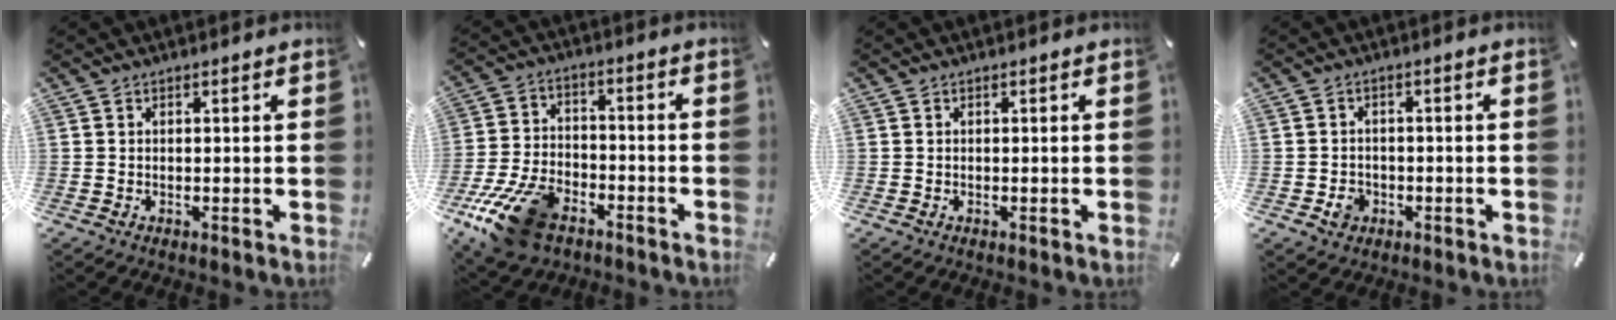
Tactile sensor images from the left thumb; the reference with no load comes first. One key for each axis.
{"total": 15.4, "fx": -9.1, "fy": 8.6, "fz": 8.9, "tx": -0.173, "ty": 0.051, "tz": -0.155}
{"total": 0.0}
{"total": 3.8, "fx": -1.3, "fy": 3.2, "fz": 1.3, "tx": -0.028, "ty": 0.003, "tz": -0.025}